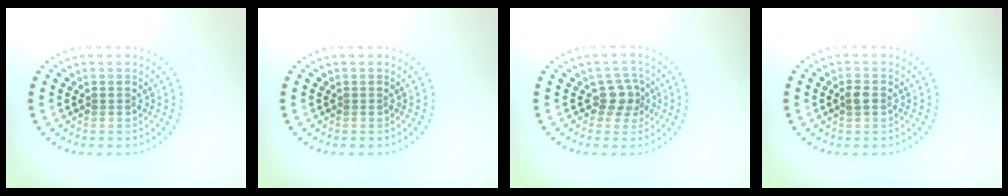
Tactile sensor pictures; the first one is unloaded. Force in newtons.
{"total": 0.0}
{"total": 2.5, "press": 1.9, "slide": 1.6}
{"total": 1.2, "press": 1.2, "slide": 0.2}